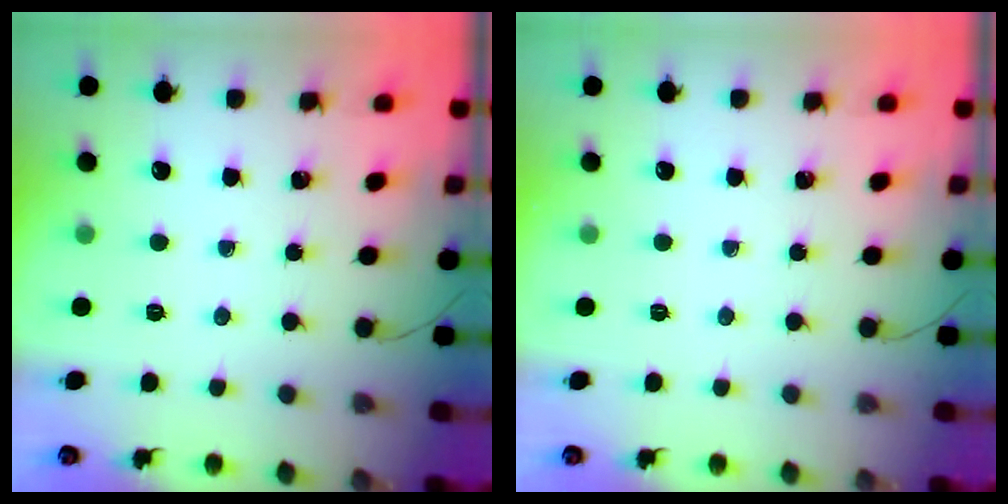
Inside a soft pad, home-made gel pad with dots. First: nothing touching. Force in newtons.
{"total": 0.0}